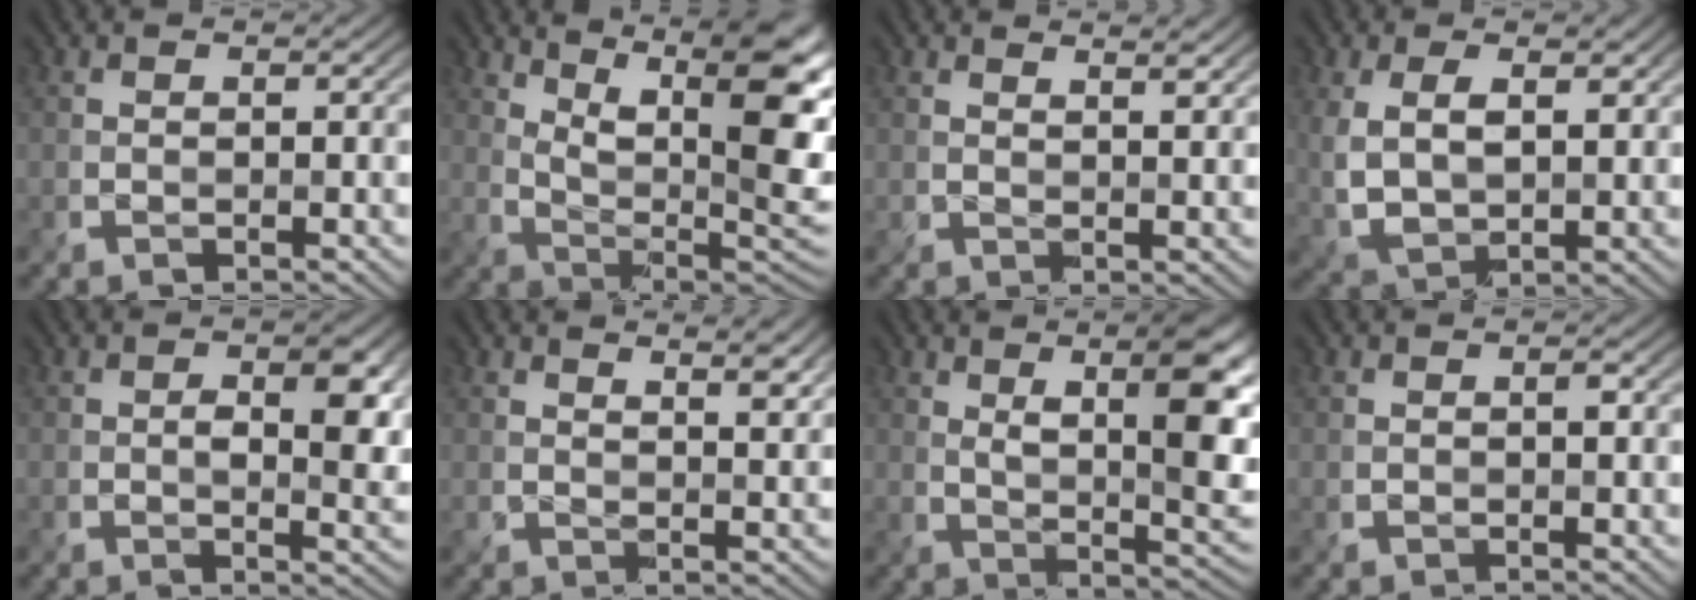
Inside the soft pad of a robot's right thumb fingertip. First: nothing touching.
{"total": 14.6, "force": [6.2, 5.8, 11.9], "torque": [-0.171, 0.017, 0.090]}
{"total": 3.1, "force": [2.5, 0.4, 1.8], "torque": [-0.029, -0.005, 0.043]}
{"total": 7.2, "force": [2.1, 4.0, 5.5], "torque": [-0.132, -0.010, 0.043]}
{"total": 5.6, "force": [0.7, 2.7, 4.8], "torque": [-0.068, -0.006, 0.014]}
{"total": 5.3, "force": [4.0, 1.2, 3.2], "torque": [-0.047, -0.002, 0.060]}
{"total": 11.4, "force": [4.1, 3.2, 10.1], "torque": [-0.163, 0.001, 0.066]}
{"total": 0.7, "force": [0.1, 0.2, 0.6], "torque": [-0.012, 0.000, 0.002]}